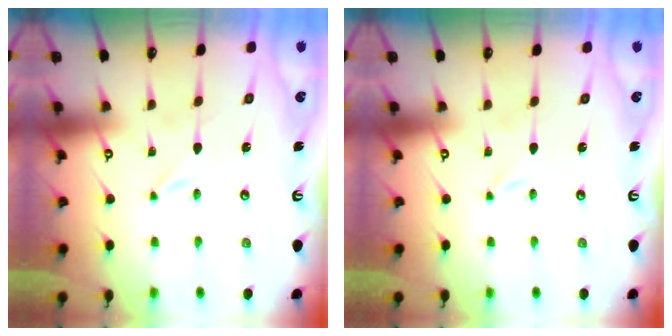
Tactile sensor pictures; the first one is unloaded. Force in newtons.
{"total": 0.0}